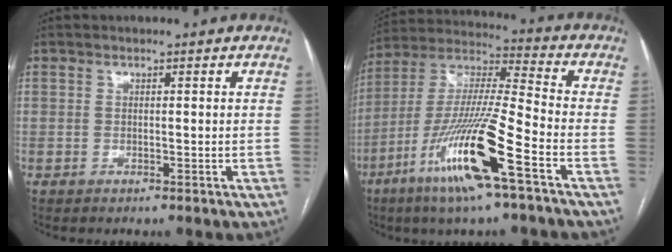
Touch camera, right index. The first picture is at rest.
{"total": 17.9, "force": [-8.5, 0.4, 15.7], "torque": [-0.329, -0.030, -0.165]}